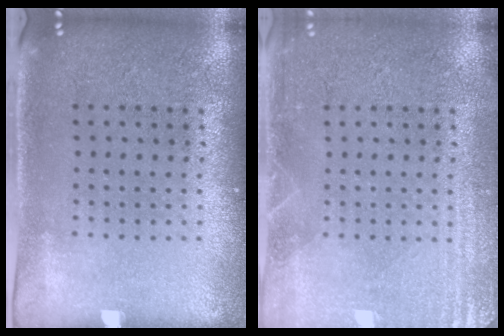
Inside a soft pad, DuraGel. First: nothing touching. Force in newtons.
{"total": 2.9, "press": 2.9, "slide": 0.5}